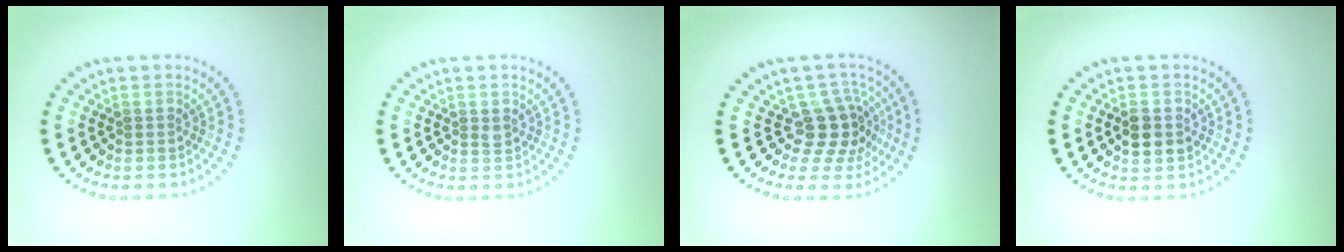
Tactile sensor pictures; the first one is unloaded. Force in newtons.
{"total": 0.6, "press": 0.6, "slide": 0.2}
{"total": 3.9, "press": 3.0, "slide": 2.5}
{"total": 2.7, "press": 2.7, "slide": 0.2}